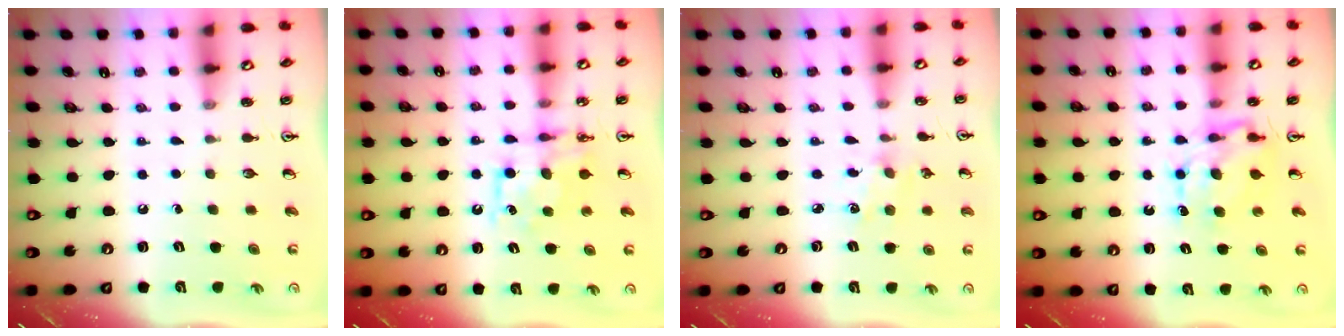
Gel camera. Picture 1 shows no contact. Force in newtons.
{"total": 8.1, "press": 8.1, "slide": 0.4}
{"total": 1.8, "press": 1.8, "slide": 0.3}
{"total": 6.9, "press": 6.9, "slide": 0.5}